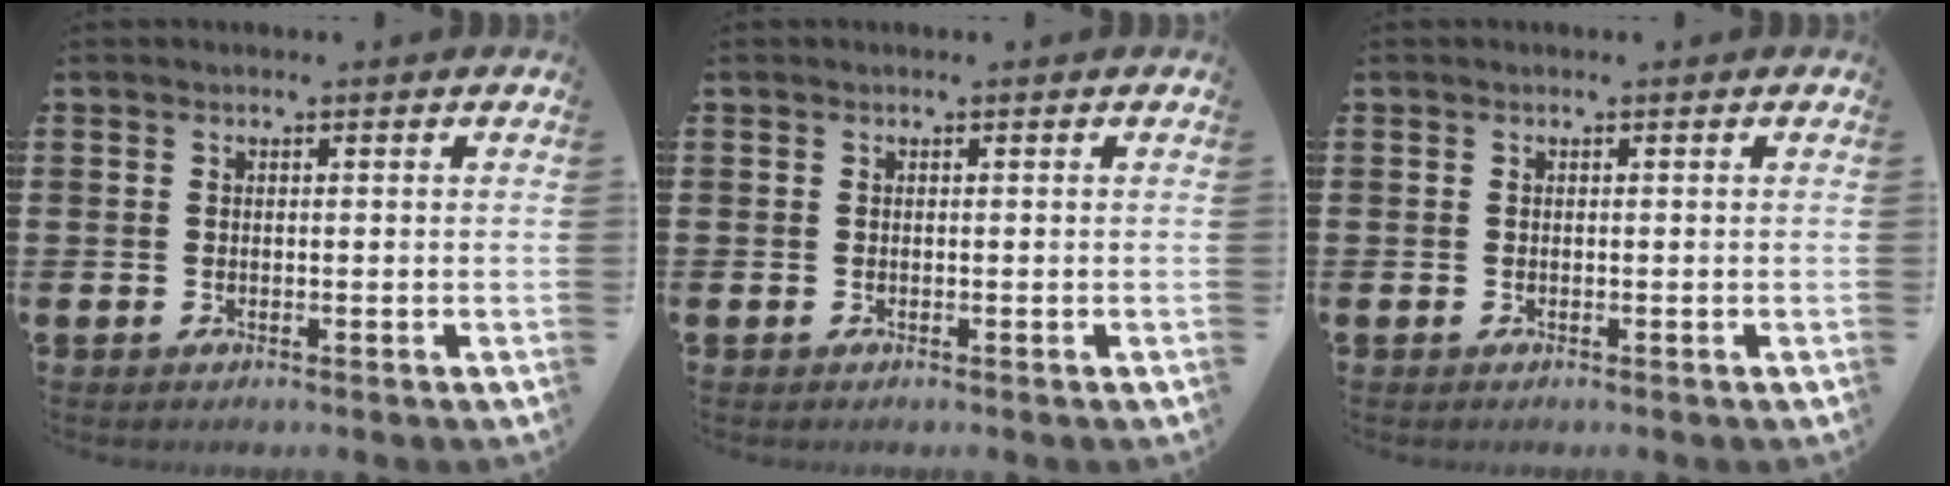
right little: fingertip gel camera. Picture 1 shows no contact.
{"total": 0.0}
{"total": 0.0}